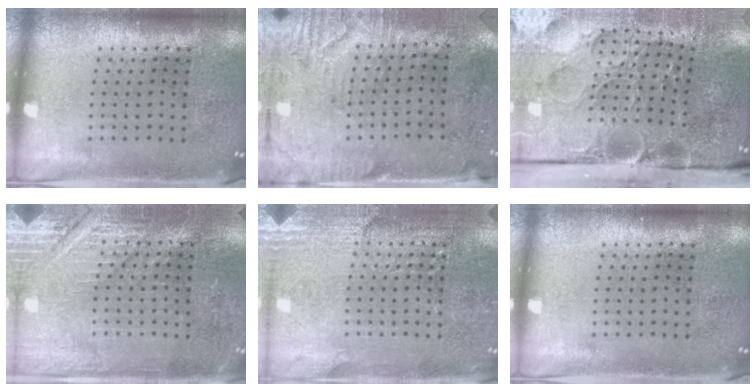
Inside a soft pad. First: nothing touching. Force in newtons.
{"total": 3.0, "press": 2.5, "slide": 1.7}
{"total": 5.3, "press": 4.1, "slide": 3.3}
{"total": 2.9, "press": 2.9, "slide": 0.2}
{"total": 2.9, "press": 2.8, "slide": 0.6}
{"total": 0.0}